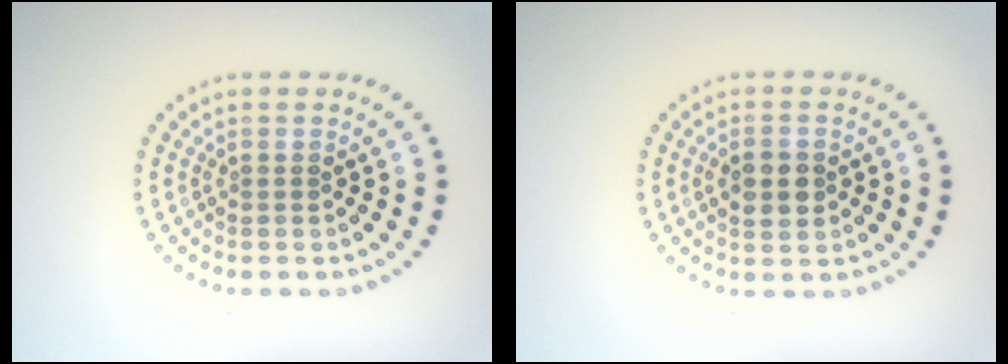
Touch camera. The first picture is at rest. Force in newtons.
{"total": 2.9, "press": 2.9, "slide": 0.0}